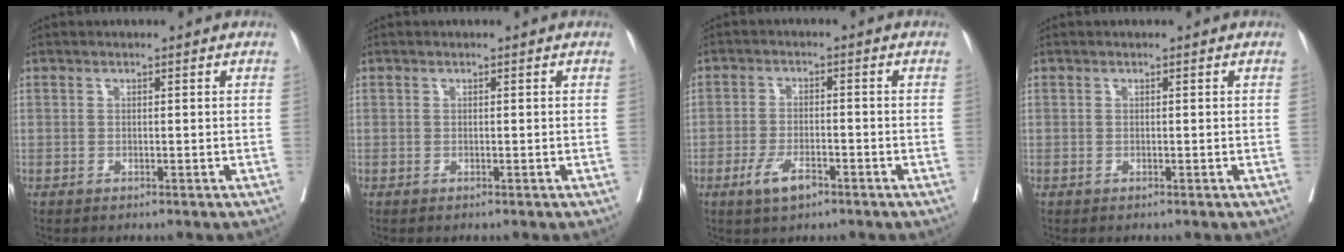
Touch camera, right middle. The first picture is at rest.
{"total": 0.0}
{"total": 4.8, "force": [-2.8, 1.6, 3.5], "torque": [-0.071, -0.003, -0.048]}
{"total": 0.0}